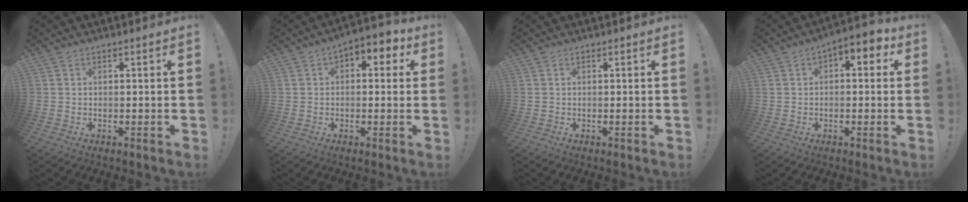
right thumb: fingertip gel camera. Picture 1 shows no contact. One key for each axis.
{"total": 4.0, "fx": 0.2, "fy": 3.0, "fz": 2.6, "tx": -0.024, "ty": 0.004, "tz": 0.000}
{"total": 0.0}
{"total": 3.7, "fx": 0.0, "fy": 2.4, "fz": 2.8, "tx": -0.028, "ty": -0.001, "tz": -0.006}